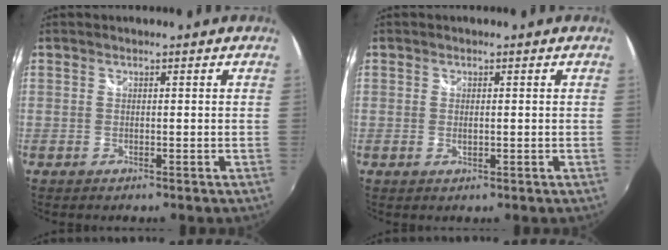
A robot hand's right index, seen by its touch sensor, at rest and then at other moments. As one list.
[{"total": 1.1, "force": [0.1, 0.6, 0.9], "torque": [-0.018, -0.002, 0.003]}]